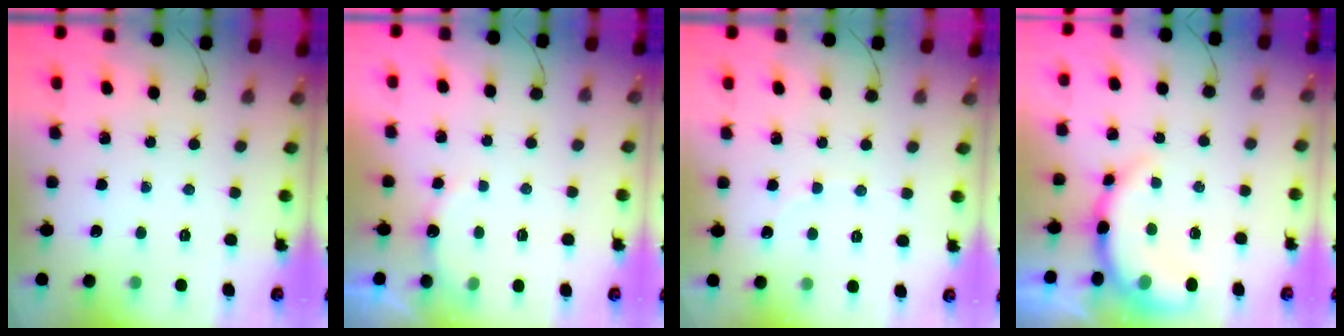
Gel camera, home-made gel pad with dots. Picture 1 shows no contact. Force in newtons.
{"total": 5.6, "press": 5.5, "slide": 1.1}
{"total": 2.8, "press": 2.7, "slide": 0.7}
{"total": 9.8, "press": 9.7, "slide": 1.5}